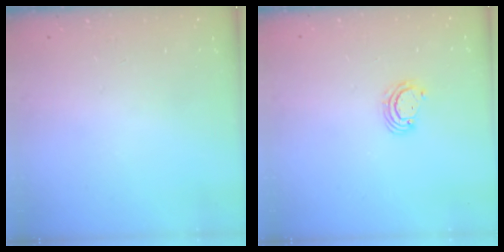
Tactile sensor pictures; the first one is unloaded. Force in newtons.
{"total": 2.9, "press": 2.9, "slide": 0.3}